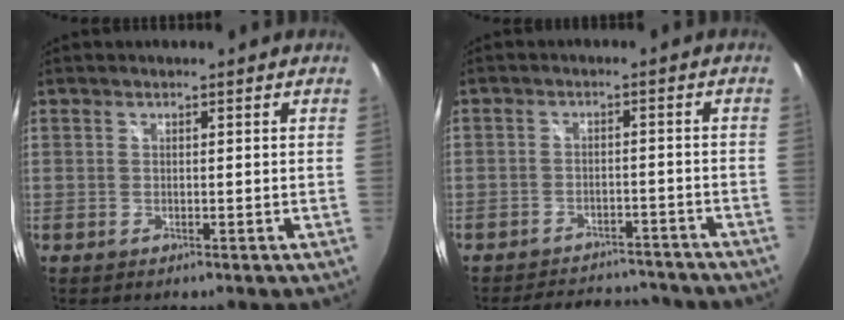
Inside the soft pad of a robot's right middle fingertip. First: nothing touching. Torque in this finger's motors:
{"motor_torque": [0.81, -1.33, -0.07, 0.01]}